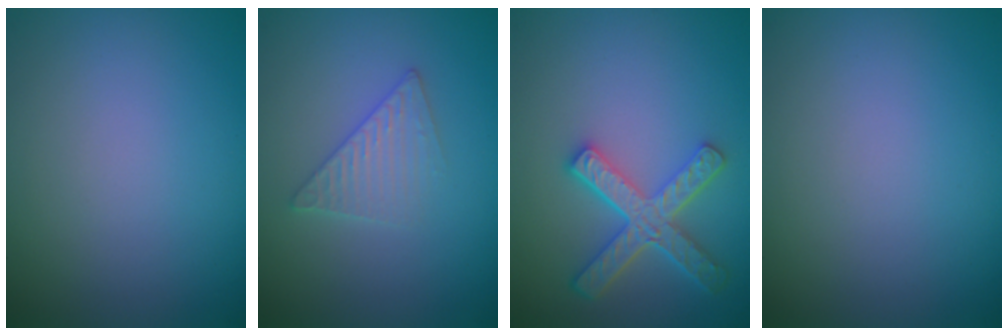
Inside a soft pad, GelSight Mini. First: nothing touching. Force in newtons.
{"total": 2.4, "press": 2.3, "slide": 0.2}
{"total": 5.1, "press": 3.8, "slide": 3.3}
{"total": 0.0}